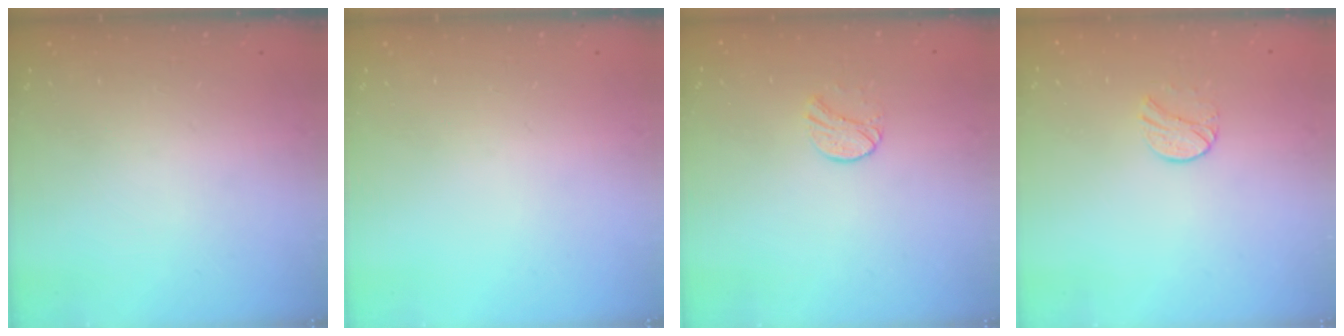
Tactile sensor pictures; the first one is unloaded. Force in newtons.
{"total": 0.0}
{"total": 6.9, "press": 6.9, "slide": 0.5}
{"total": 7.3, "press": 7.3, "slide": 0.6}